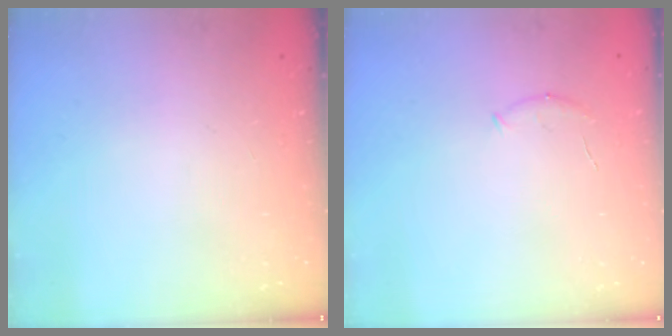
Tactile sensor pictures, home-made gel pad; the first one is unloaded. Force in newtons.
{"total": 5.5, "press": 5.4, "slide": 1.3}